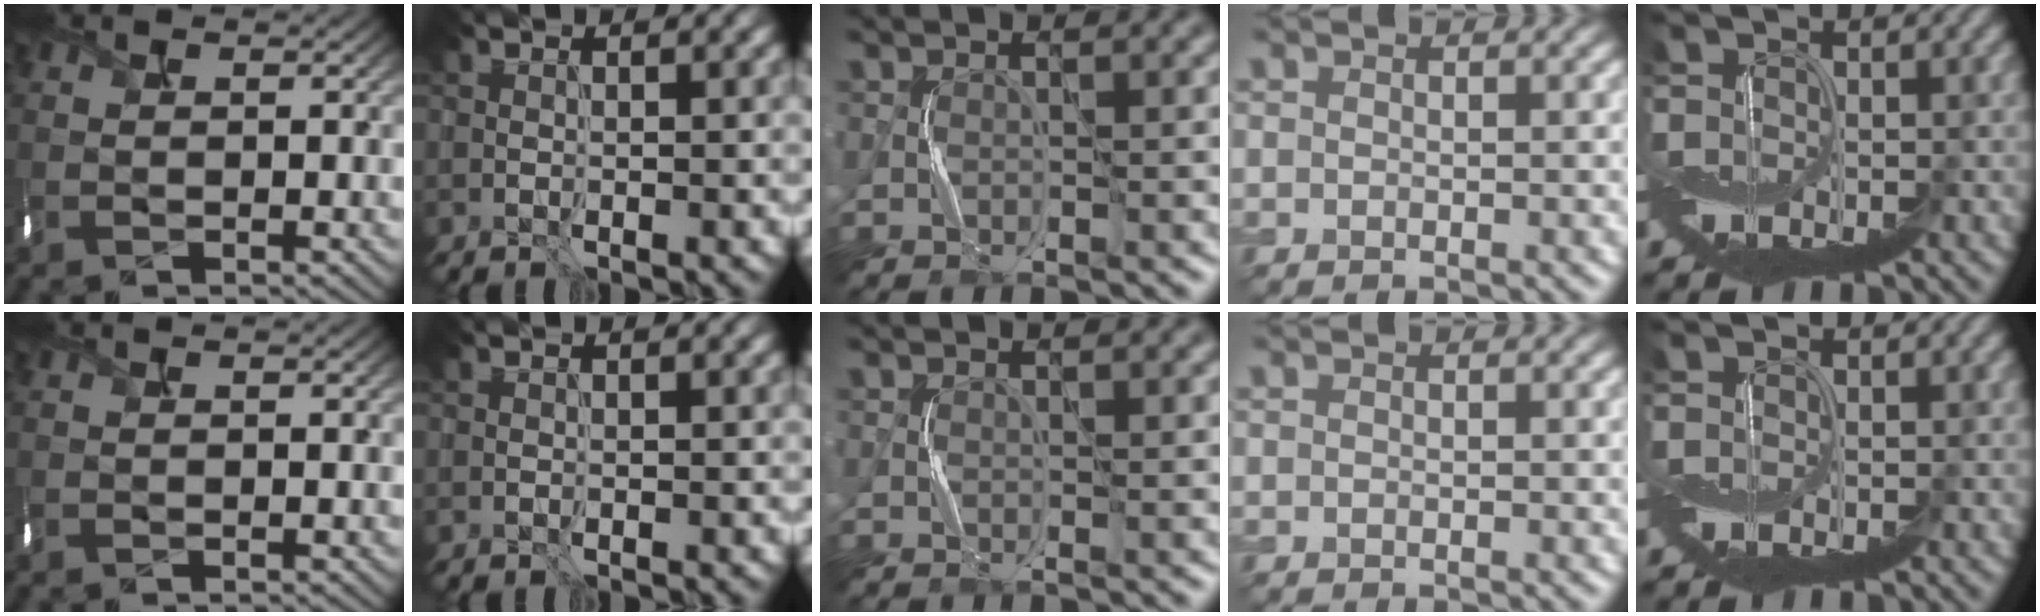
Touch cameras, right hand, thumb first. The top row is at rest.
{}